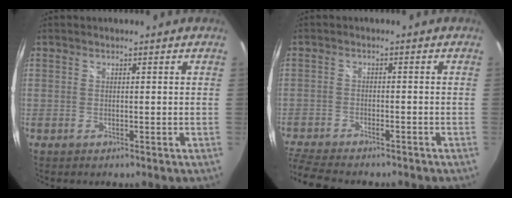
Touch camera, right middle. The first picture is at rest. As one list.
[{"total": 10.3, "force": [-8.9, 2.7, 4.3], "torque": [-0.120, -0.020, -0.154]}]